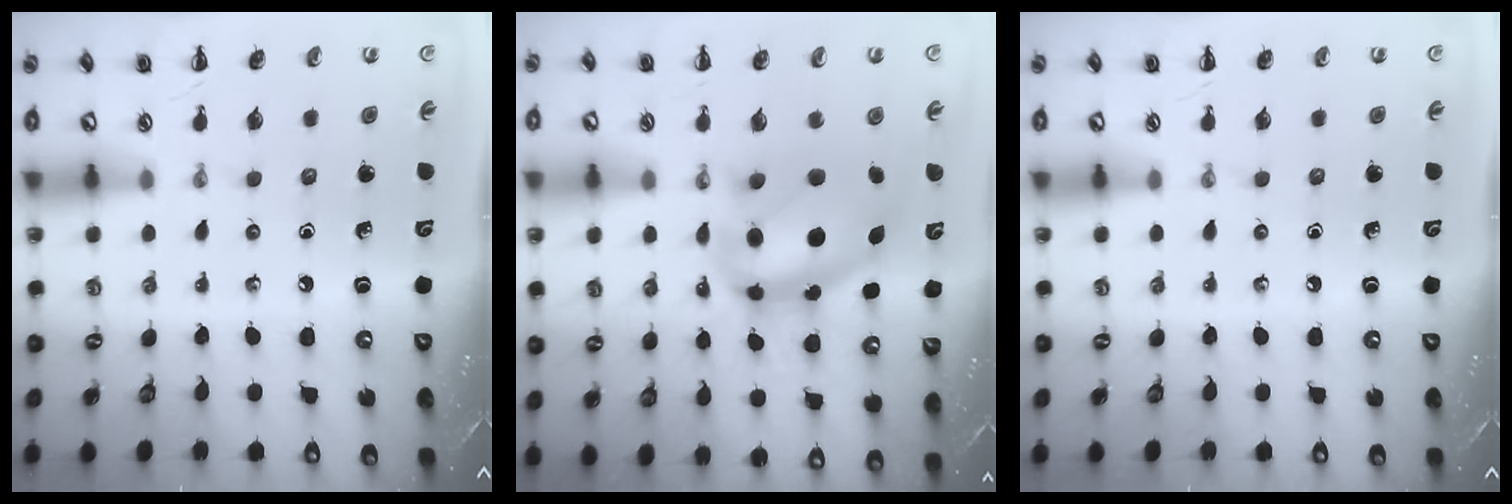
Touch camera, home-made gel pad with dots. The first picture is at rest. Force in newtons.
{"total": 11.0, "press": 10.8, "slide": 2.4}
{"total": 0.0}